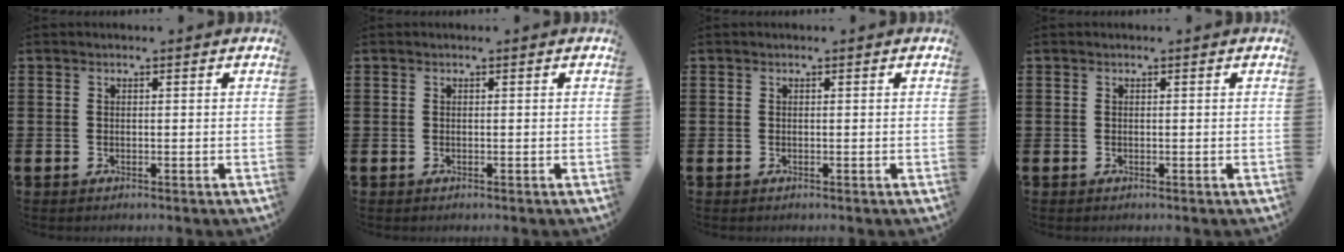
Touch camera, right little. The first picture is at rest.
{"total": 0.0}
{"total": 0.0}
{"total": 0.0}